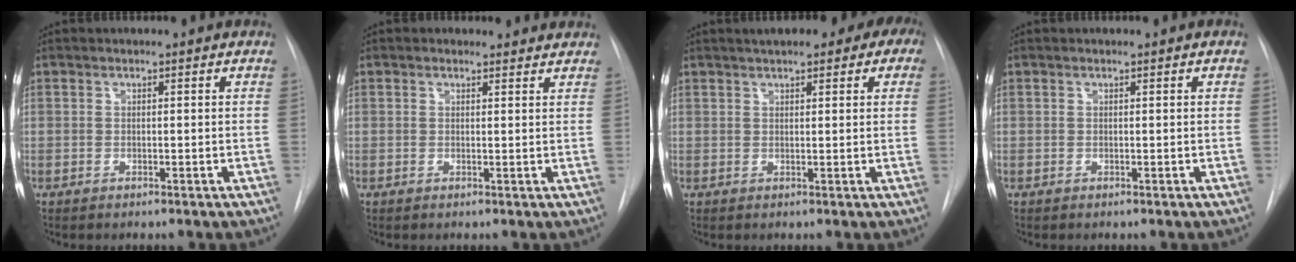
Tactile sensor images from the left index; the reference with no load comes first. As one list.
[{"total": 2.3, "force": [2.1, 0.9, 0.0], "torque": [-0.005, -0.001, 0.013]}, {"total": 12.1, "force": [7.4, 4.1, 8.7], "torque": [-0.115, 0.037, 0.087]}, {"total": 0.0}]